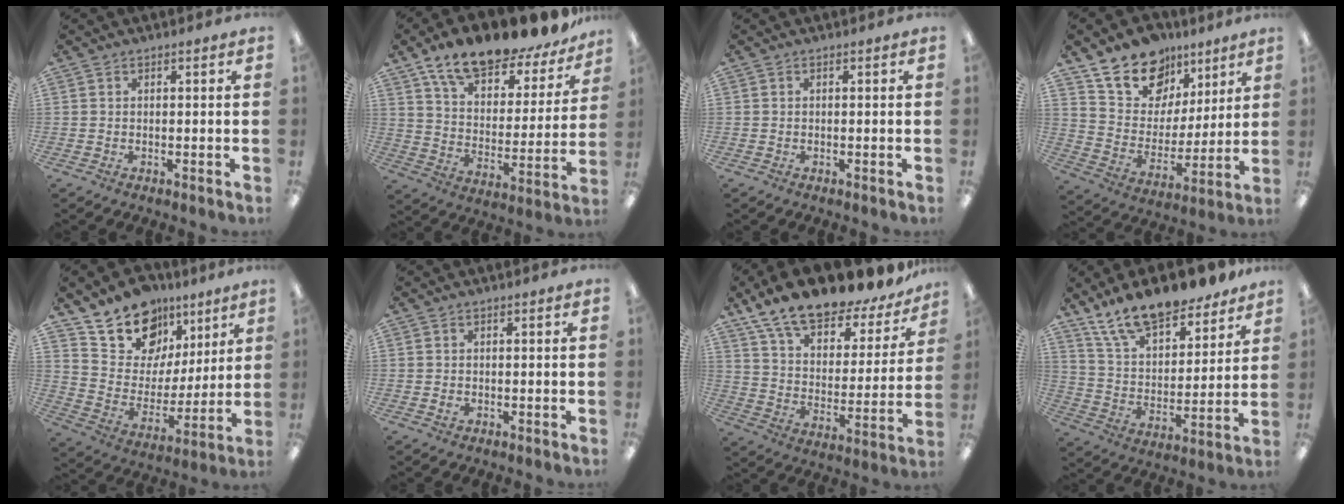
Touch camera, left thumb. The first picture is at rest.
{"total": 15.5, "force": [13.1, 4.8, 6.7], "torque": [-0.122, -0.096, 0.224]}
{"total": 0.0}
{"total": 17.6, "force": [11.8, 11.5, 6.1], "torque": [-0.119, -0.065, 0.222]}
{"total": 16.9, "force": [11.5, 11.3, 5.1], "torque": [-0.096, -0.074, 0.215]}
{"total": 0.8, "force": [-0.1, 0.6, 0.5], "torque": [-0.009, 0.002, -0.004]}
{"total": 16.8, "force": [14.2, 5.5, 7.2], "torque": [-0.130, -0.108, 0.246]}
{"total": 17.3, "force": [14.2, 6.3, 7.7], "torque": [-0.147, -0.087, 0.252]}